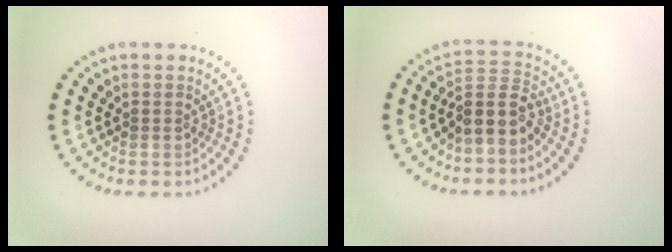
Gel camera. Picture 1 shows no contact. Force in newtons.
{"total": 3.4, "press": 2.6, "slide": 2.1}